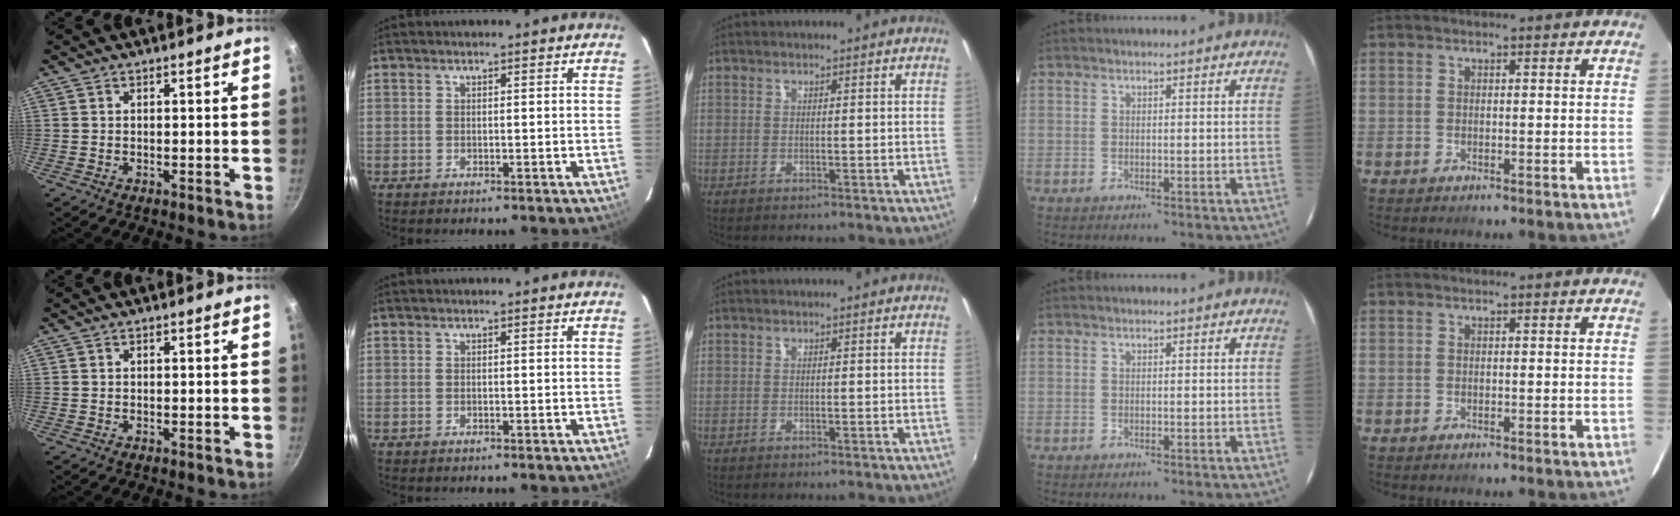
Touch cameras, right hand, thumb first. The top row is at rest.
{}